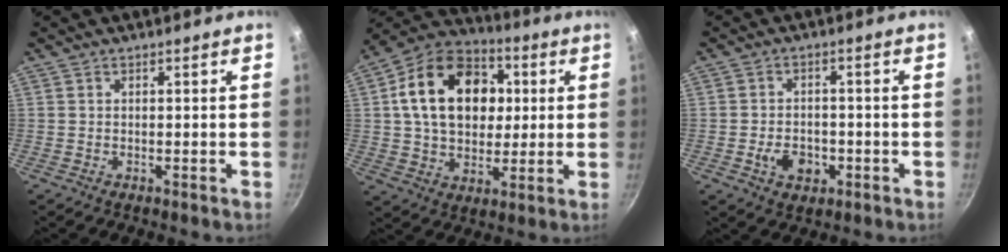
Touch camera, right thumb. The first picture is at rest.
{"total": 20.9, "force": [3.9, 15.1, 13.9], "torque": [-0.197, 0.018, 0.056]}
{"total": 5.8, "force": [-1.9, 4.2, 3.6], "torque": [-0.038, 0.011, -0.028]}